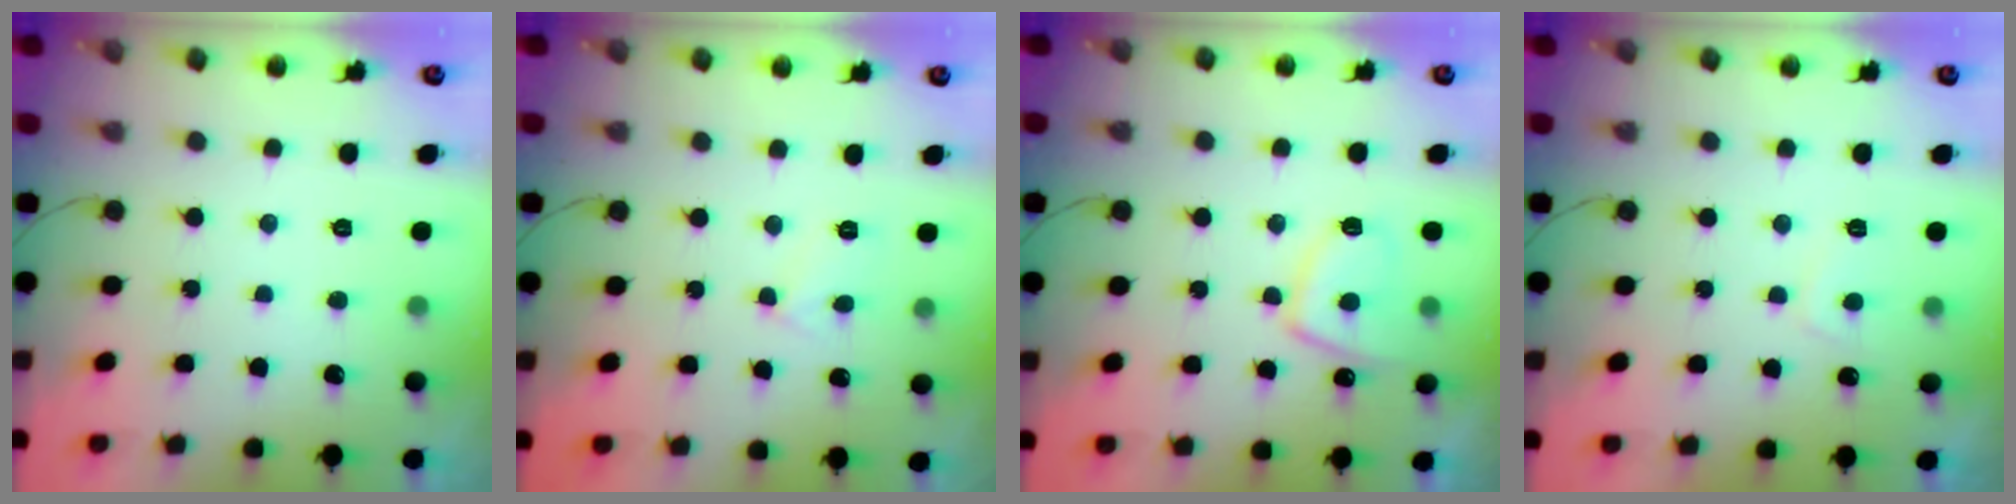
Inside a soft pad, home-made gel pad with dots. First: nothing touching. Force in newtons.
{"total": 4.3, "press": 4.3, "slide": 0.5}
{"total": 9.6, "press": 9.5, "slide": 1.1}
{"total": 2.3, "press": 2.2, "slide": 0.6}